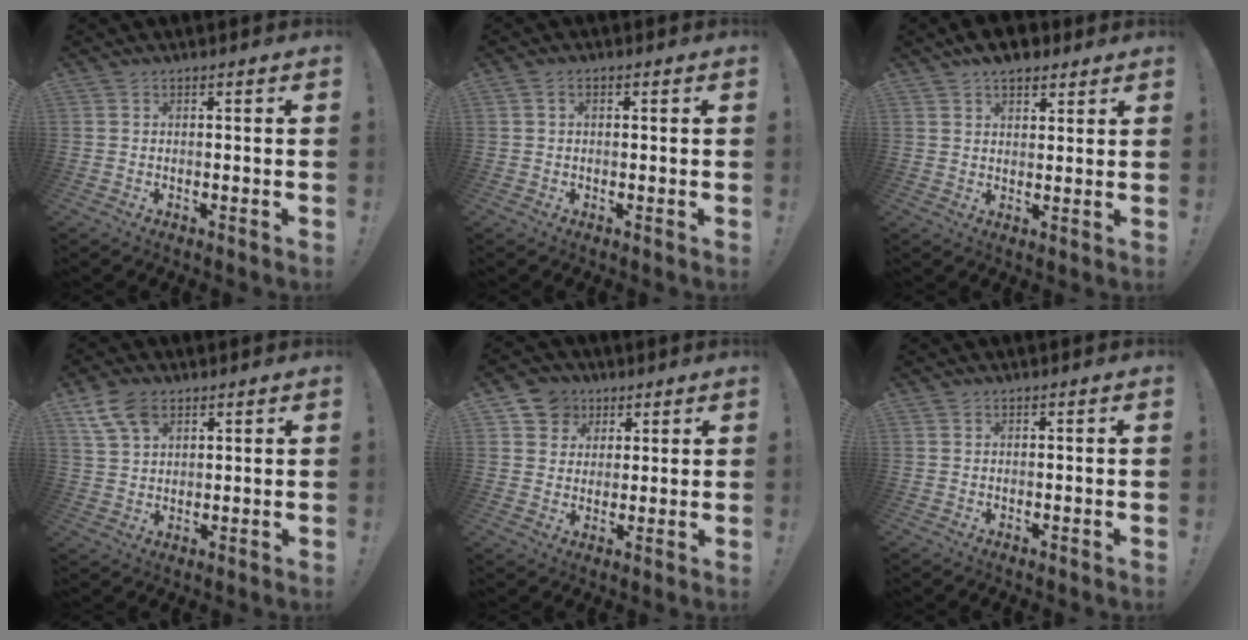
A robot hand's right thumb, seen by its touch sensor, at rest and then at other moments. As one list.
[{"total": 1.4, "force": [-0.1, 1.0, 1.0], "torque": [-0.016, 0.002, -0.002]}, {"total": 5.1, "force": [3.6, 2.9, 2.2], "torque": [-0.033, -0.015, 0.067]}, {"total": 8.7, "force": [5.0, 5.1, 5.0], "torque": [-0.096, -0.009, 0.102]}, {"total": 7.9, "force": [3.6, 6.9, 1.4], "torque": [-0.027, -0.017, 0.074]}, {"total": 0.0}]